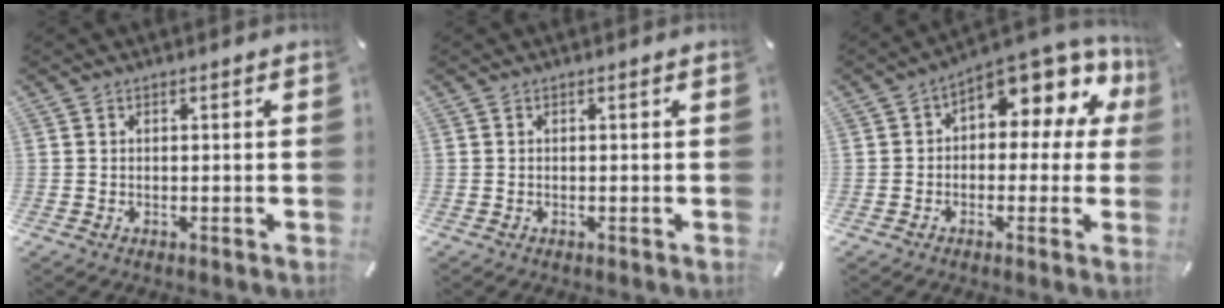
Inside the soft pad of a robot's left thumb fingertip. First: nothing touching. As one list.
[{"total": 0.0}, {"total": 8.9, "force": [4.6, 4.7, 5.9], "torque": [-0.079, -0.047, 0.080]}]